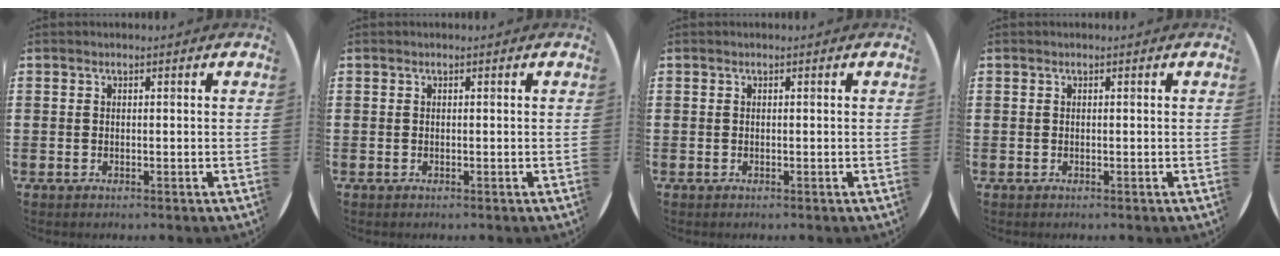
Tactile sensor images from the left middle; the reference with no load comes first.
{"total": 0.0}
{"total": 0.0}
{"total": 0.0}